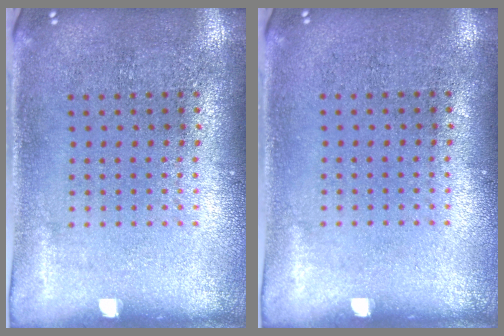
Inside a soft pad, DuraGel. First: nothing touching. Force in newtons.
{"total": 0.0}